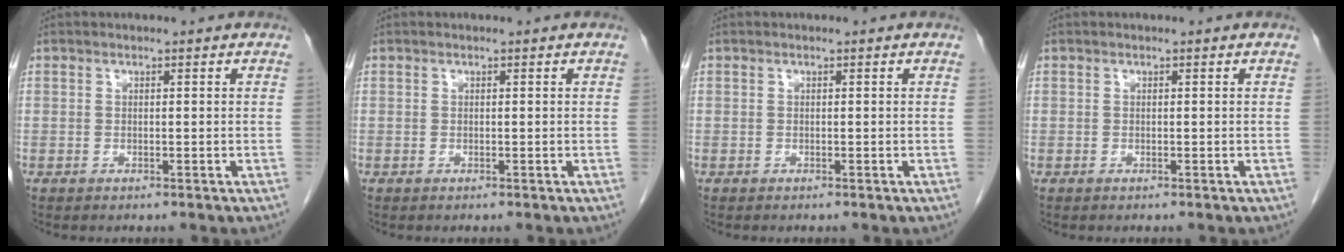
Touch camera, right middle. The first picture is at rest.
{"total": 0.0}
{"total": 0.0}
{"total": 0.0}